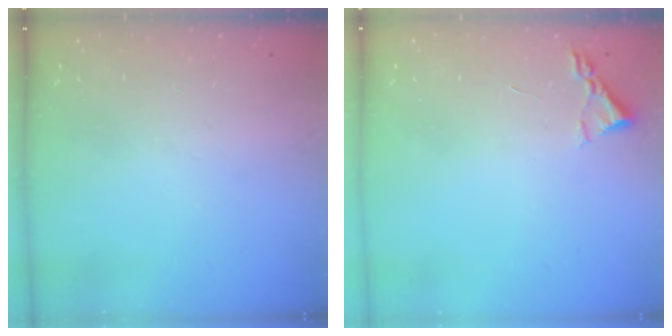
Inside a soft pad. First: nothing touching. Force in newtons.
{"total": 2.2, "press": 2.2, "slide": 0.3}